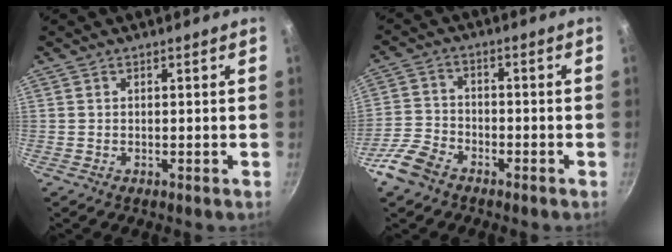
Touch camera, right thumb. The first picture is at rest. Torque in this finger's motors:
{"motor_torque": [1.19, 0.05, 0.38, -1.19, 0.15]}